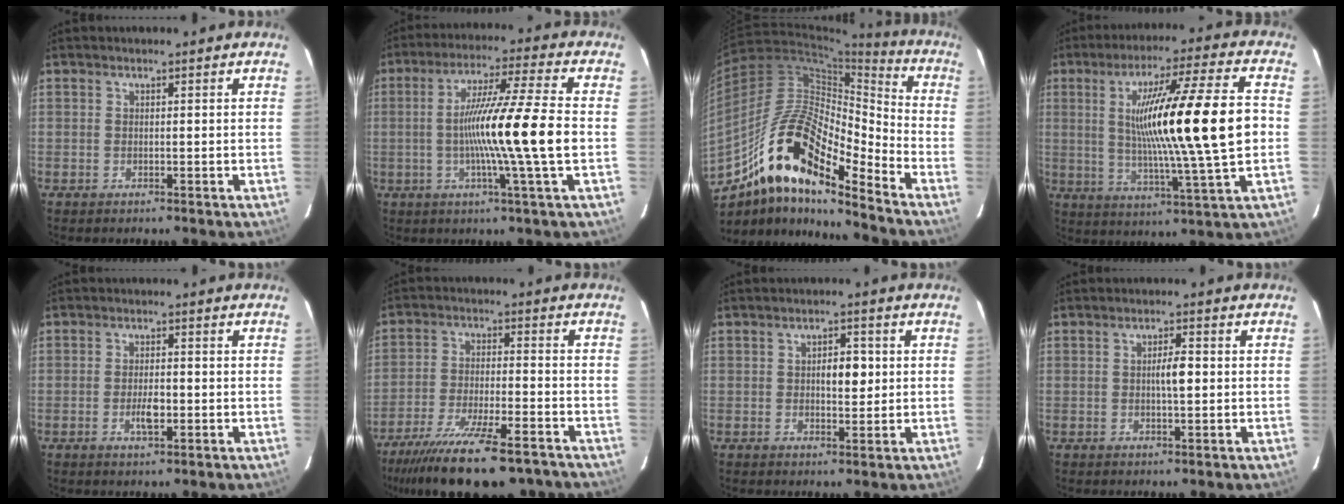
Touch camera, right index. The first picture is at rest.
{"total": 14.3, "force": [-1.6, -2.0, 14.1], "torque": [-0.246, -0.008, -0.034]}
{"total": 17.2, "force": [-10.4, 4.9, 12.8], "torque": [-0.240, 0.036, -0.176]}
{"total": 19.8, "force": [1.3, -0.5, 19.7], "torque": [-0.327, 0.002, 0.015]}
{"total": 3.2, "force": [-1.0, 0.9, 2.9], "torque": [-0.056, 0.001, -0.015]}
{"total": 18.1, "force": [-14.1, 3.0, 10.9], "torque": [-0.158, -0.023, -0.224]}
{"total": 4.0, "force": [0.4, 1.7, 3.5], "torque": [-0.054, 0.005, 0.008]}
{"total": 3.0, "force": [0.0, 0.5, 2.9], "torque": [-0.050, 0.002, -0.001]}